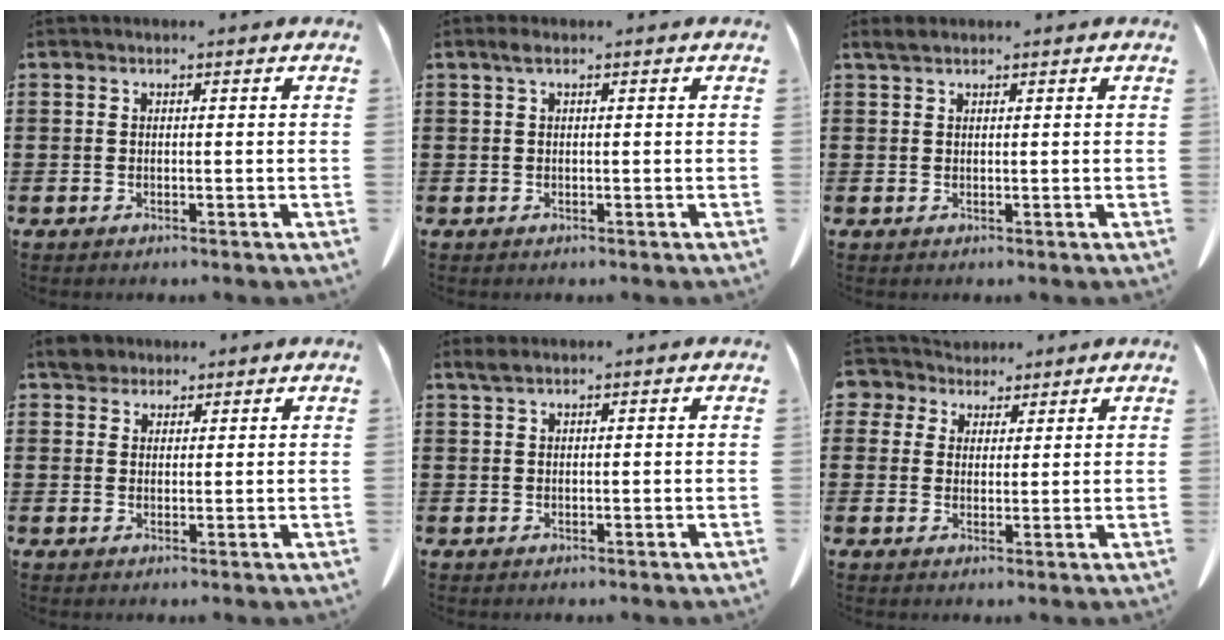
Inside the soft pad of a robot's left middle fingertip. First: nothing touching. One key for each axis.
{"total": 1.0, "fx": 0.4, "fy": 0.2, "fz": 0.9, "tx": -0.020, "ty": 0.003, "tz": 0.006}
{"total": 1.3, "fx": 0.9, "fy": 0.3, "fz": 0.8, "tx": -0.019, "ty": 0.002, "tz": 0.017}
{"total": 2.9, "fx": 2.5, "fy": 1.4, "fz": 0.6, "tx": -0.014, "ty": 0.003, "tz": 0.048}
{"total": 1.1, "fx": 0.7, "fy": 0.1, "fz": 0.8, "tx": -0.018, "ty": 0.001, "tz": 0.012}
{"total": 3.9, "fx": 2.9, "fy": 2.6, "fz": 0.3, "tx": -0.026, "ty": 0.003, "tz": 0.053}